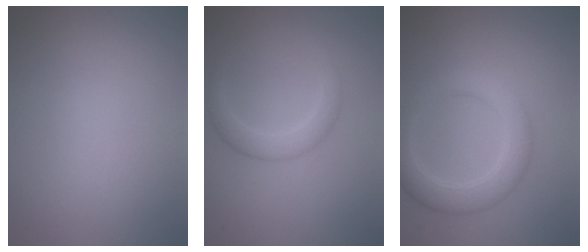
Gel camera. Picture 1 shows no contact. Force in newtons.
{"total": 2.3, "press": 2.3, "slide": 0.0}
{"total": 4.3, "press": 4.2, "slide": 0.1}